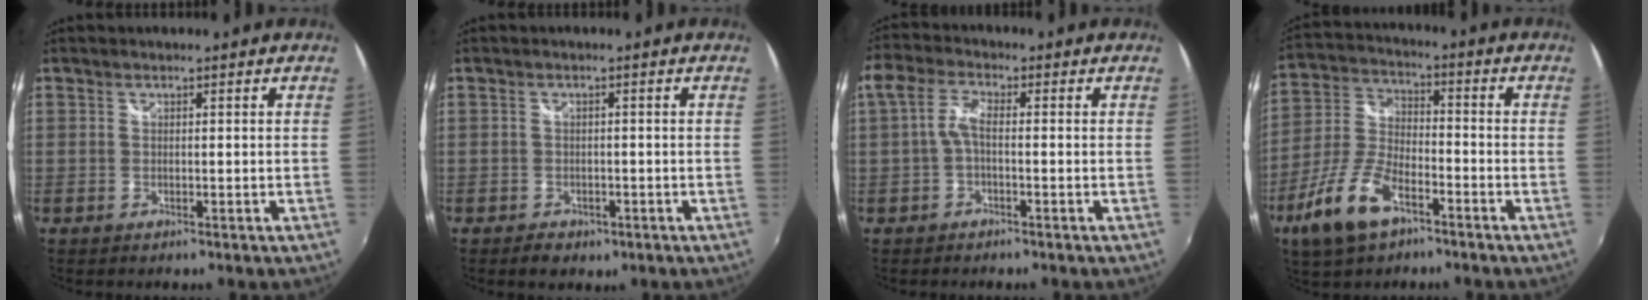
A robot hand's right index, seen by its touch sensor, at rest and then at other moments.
{"total": 3.9, "force": [-2.2, 2.7, 1.6], "torque": [-0.043, -0.006, -0.030]}
{"total": 4.0, "force": [-0.9, 1.4, 3.7], "torque": [-0.087, 0.013, -0.023]}
{"total": 13.0, "force": [-7.5, 5.8, 8.9], "torque": [-0.204, -0.006, -0.146]}